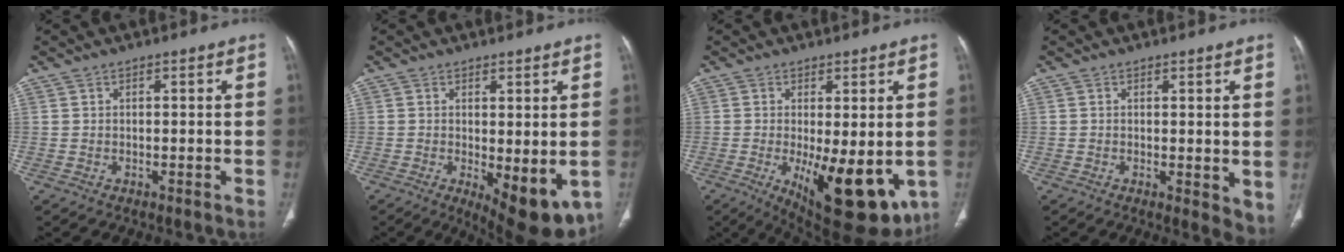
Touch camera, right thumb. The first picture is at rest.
{"total": 10.3, "force": [-2.3, 3.9, 9.2], "torque": [-0.117, -0.025, -0.021]}
{"total": 15.6, "force": [-3.4, 5.9, 14.0], "torque": [-0.183, -0.028, -0.030]}
{"total": 4.4, "force": [0.2, 1.7, 4.0], "torque": [-0.048, -0.014, 0.003]}